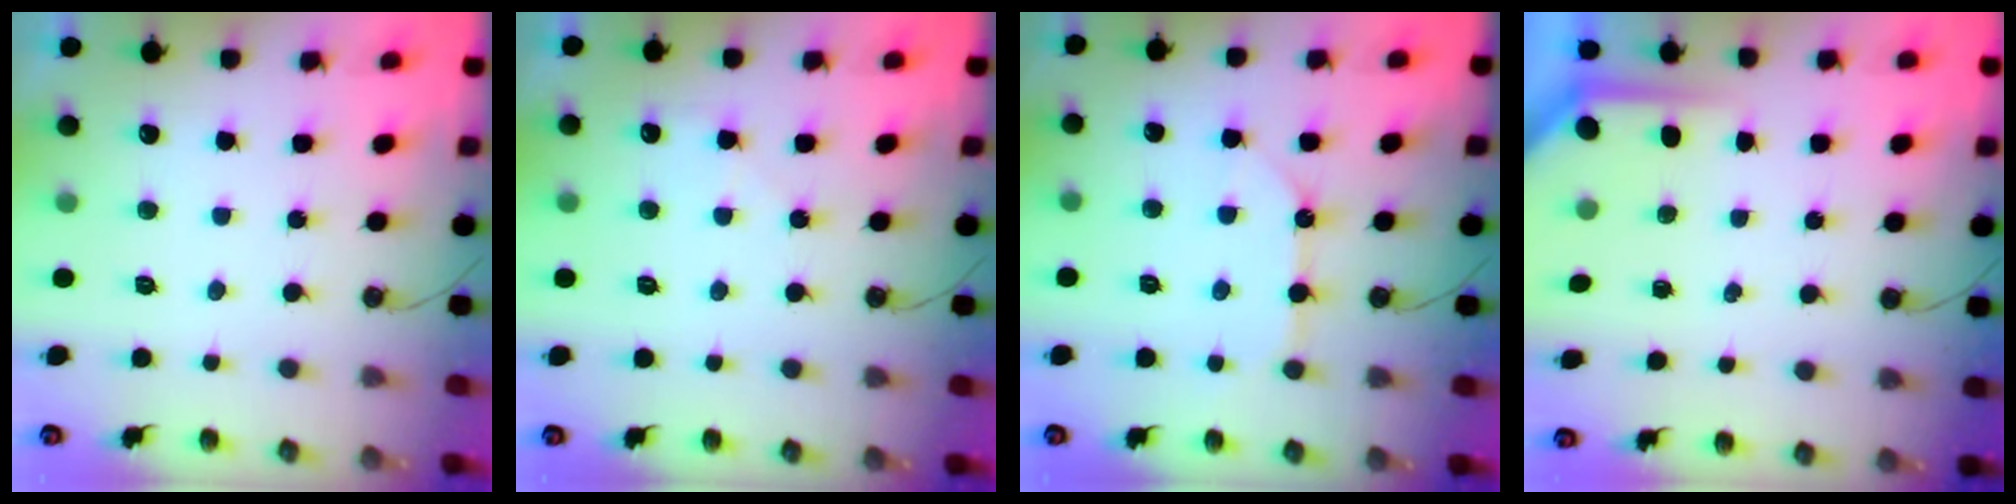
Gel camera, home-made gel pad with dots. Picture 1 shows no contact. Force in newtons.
{"total": 4.7, "press": 4.7, "slide": 0.7}
{"total": 9.6, "press": 9.5, "slide": 0.9}
{"total": 4.0, "press": 4.0, "slide": 0.2}